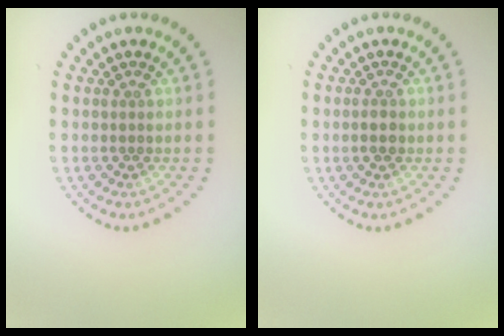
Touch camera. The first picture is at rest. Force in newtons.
{"total": 1.1, "press": 1.1, "slide": 0.3}